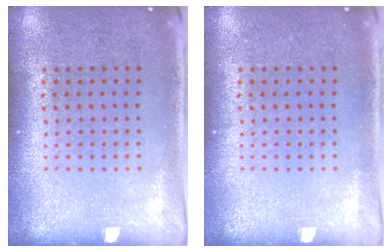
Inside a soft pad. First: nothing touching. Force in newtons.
{"total": 0.0}